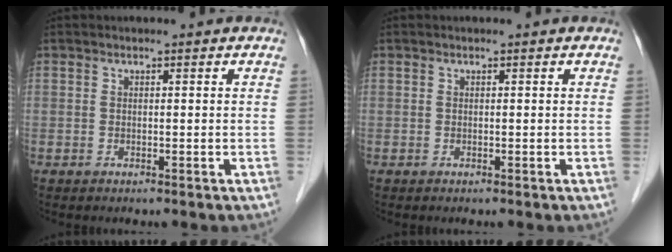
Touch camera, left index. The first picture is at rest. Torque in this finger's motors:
{"motor_torque": [0.00, 0.00, 0.00, 0.00]}